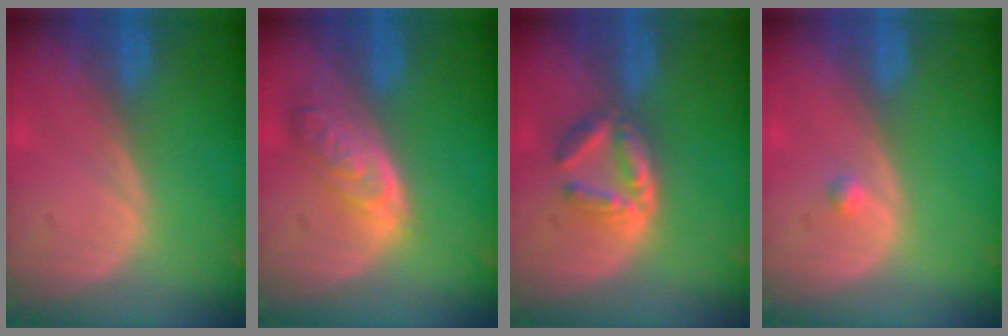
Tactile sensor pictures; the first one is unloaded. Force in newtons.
{"total": 6.3, "press": 5.7, "slide": 2.8}
{"total": 5.1, "press": 5.0, "slide": 1.1}
{"total": 0.8, "press": 0.8, "slide": 0.1}